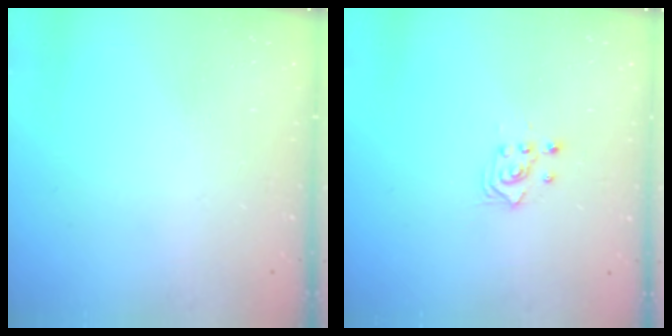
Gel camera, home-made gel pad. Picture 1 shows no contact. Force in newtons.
{"total": 2.9, "press": 2.9, "slide": 0.2}